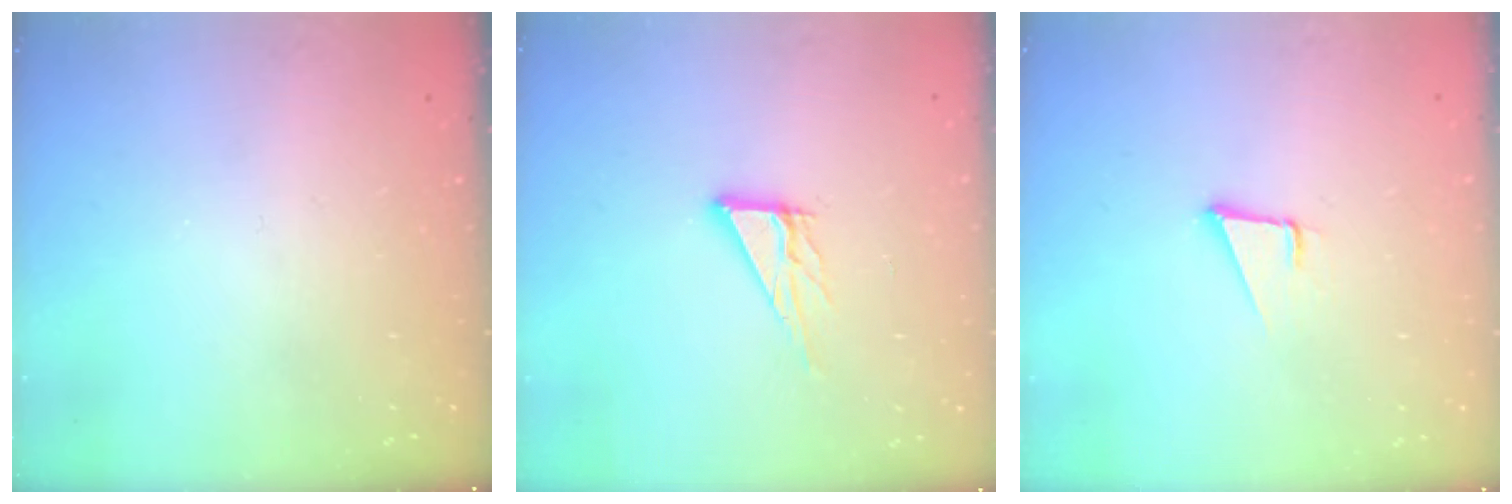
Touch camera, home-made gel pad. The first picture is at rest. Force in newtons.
{"total": 9.0, "press": 8.9, "slide": 0.7}
{"total": 3.6, "press": 2.7, "slide": 2.4}